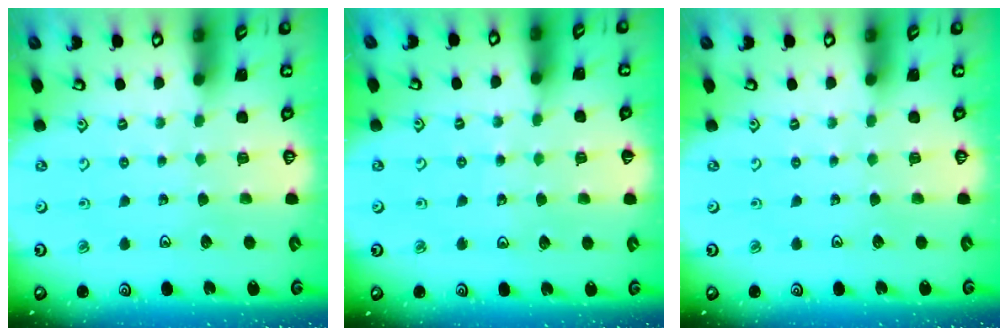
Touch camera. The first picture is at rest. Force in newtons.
{"total": 5.2, "press": 4.6, "slide": 2.3}
{"total": 0.0}